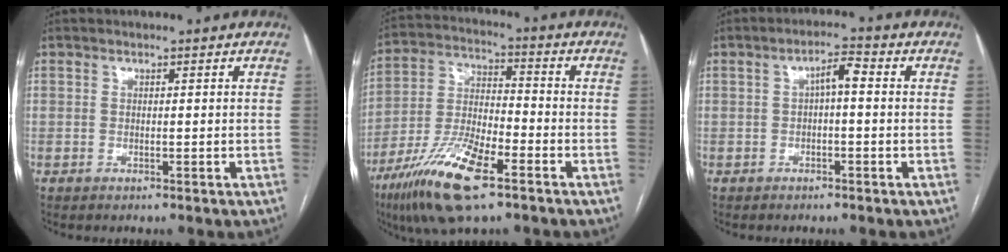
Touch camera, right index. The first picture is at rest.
{"total": 14.8, "force": [-8.8, 3.7, 11.3], "torque": [-0.232, -0.016, -0.160]}
{"total": 3.3, "force": [0.0, 0.9, 3.2], "torque": [-0.053, 0.016, 0.000]}